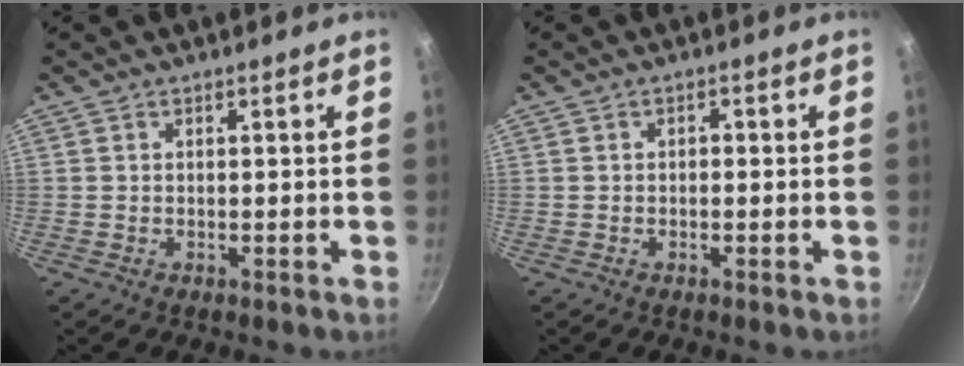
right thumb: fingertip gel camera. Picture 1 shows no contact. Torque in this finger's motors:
{"motor_torque": [-0.27, -0.15, -0.39, 0.18, -0.03]}